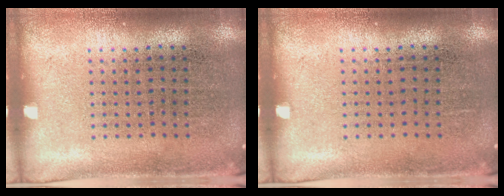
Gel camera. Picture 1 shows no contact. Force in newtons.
{"total": 0.0}